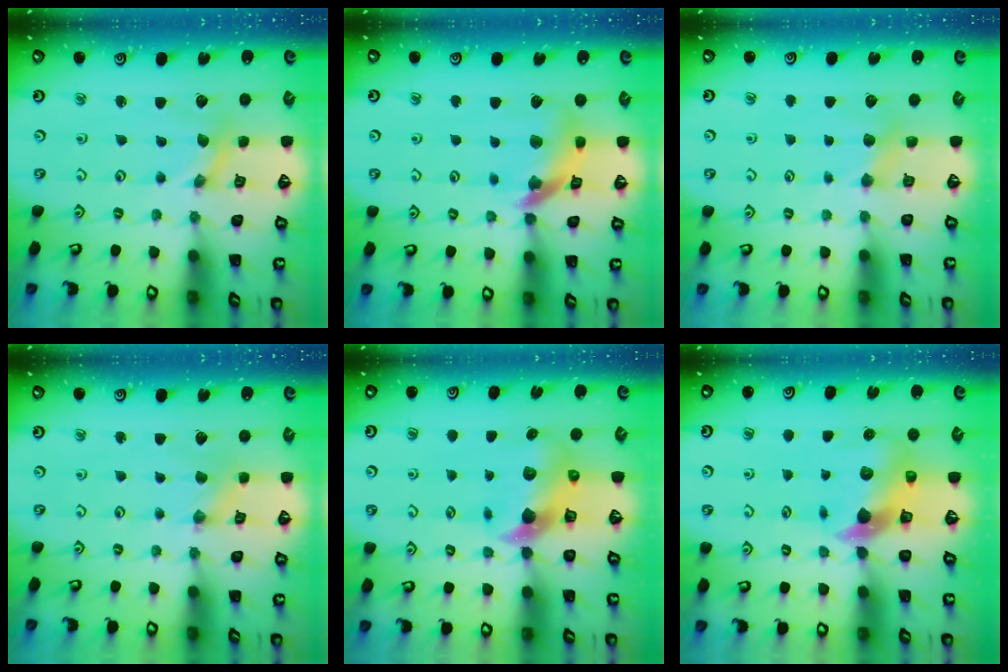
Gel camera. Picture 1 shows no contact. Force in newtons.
{"total": 12.9, "press": 12.8, "slide": 1.5}
{"total": 5.1, "press": 5.1, "slide": 0.6}
{"total": 0.0}
{"total": 7.1, "press": 7.0, "slide": 1.0}
{"total": 6.5, "press": 6.5, "slide": 0.6}